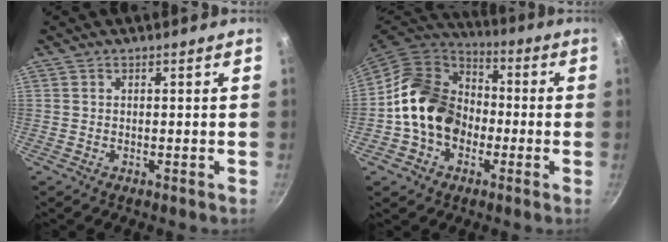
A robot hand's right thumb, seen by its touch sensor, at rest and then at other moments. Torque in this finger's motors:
{"motor_torque": [0.67, 0.58, 1.27, -0.64, 0.16]}